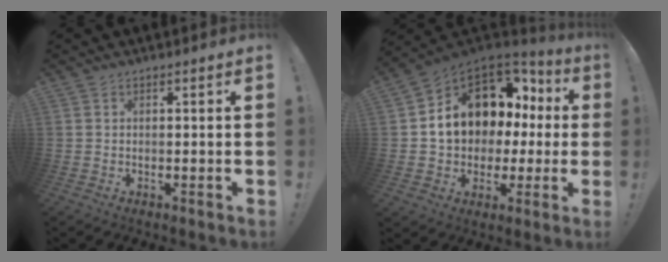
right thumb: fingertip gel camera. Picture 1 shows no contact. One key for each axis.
{"total": 13.6, "fx": 3.9, "fy": 10.6, "fz": 7.6, "tx": -0.117, "ty": -0.023, "tz": 0.084}